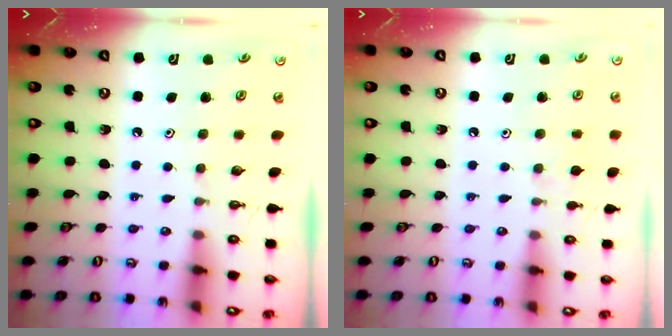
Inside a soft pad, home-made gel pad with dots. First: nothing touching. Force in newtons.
{"total": 4.5, "press": 4.4, "slide": 0.7}